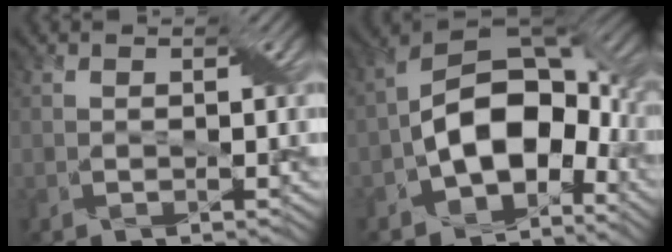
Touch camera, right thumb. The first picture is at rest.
{"total": 13.7, "force": [-4.2, 8.5, 9.8], "torque": [-0.166, -0.008, -0.094]}